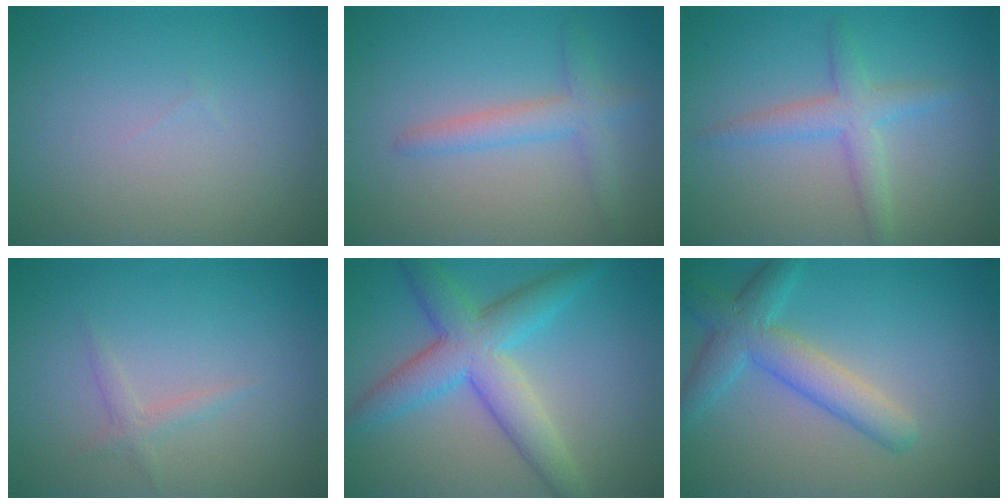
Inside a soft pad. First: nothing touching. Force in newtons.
{"total": 2.7, "press": 2.6, "slide": 0.1}
{"total": 2.9, "press": 2.9, "slide": 0.1}
{"total": 1.2, "press": 1.2, "slide": 0.1}
{"total": 6.4, "press": 6.4, "slide": 0.1}
{"total": 4.6, "press": 4.6, "slide": 0.1}